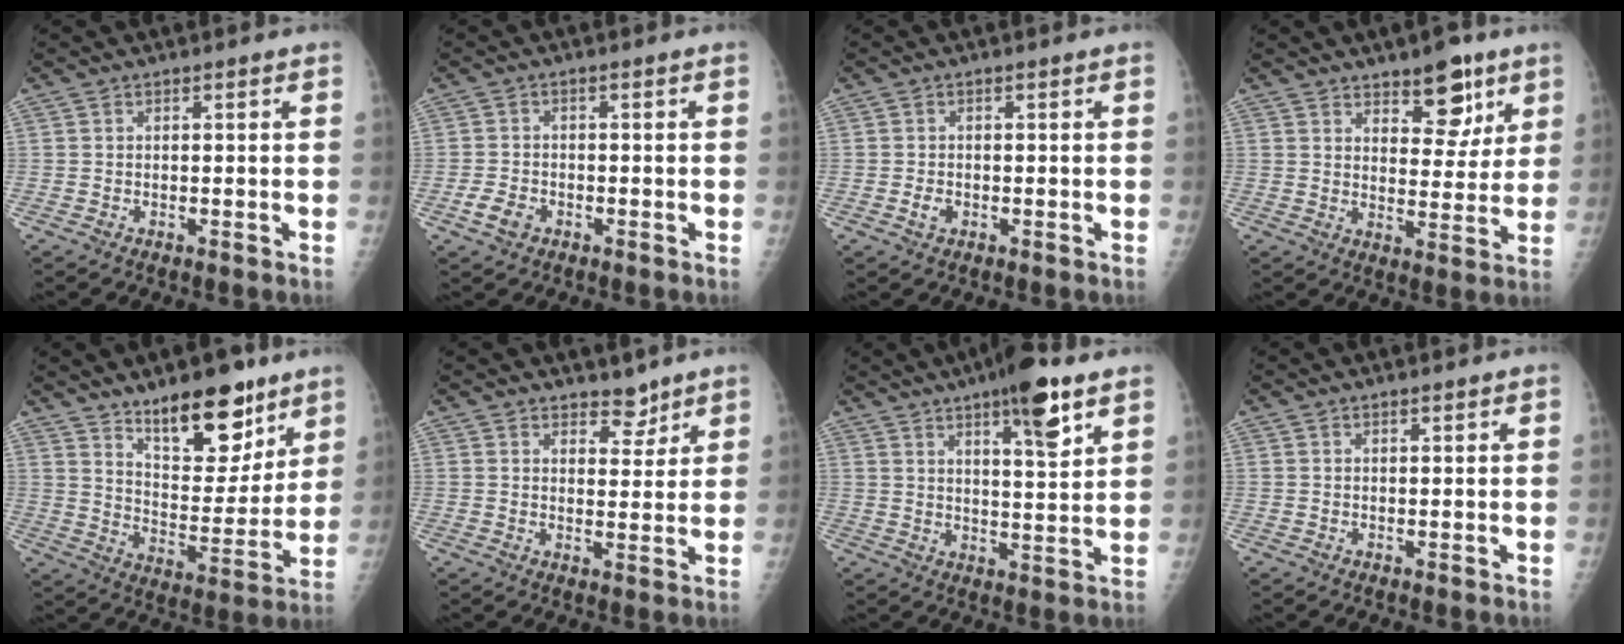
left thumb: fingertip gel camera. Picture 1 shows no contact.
{"total": 3.4, "force": [-1.6, 2.4, 1.8], "torque": [-0.031, 0.007, -0.026]}
{"total": 1.7, "force": [-0.5, 1.2, 1.0], "torque": [-0.017, 0.001, -0.009]}
{"total": 9.9, "force": [6.3, 4.8, 6.0], "torque": [-0.048, -0.037, 0.093]}
{"total": 16.3, "force": [11.2, 6.8, 9.8], "torque": [-0.093, -0.085, 0.184]}
{"total": 4.1, "force": [3.3, 2.1, 1.2], "torque": [0.007, -0.025, 0.051]}
{"total": 11.0, "force": [6.4, 2.5, 8.5], "torque": [-0.115, -0.032, 0.095]}
{"total": 0.6, "force": [0.5, 0.2, 0.3], "torque": [-0.006, -0.002, 0.008]}